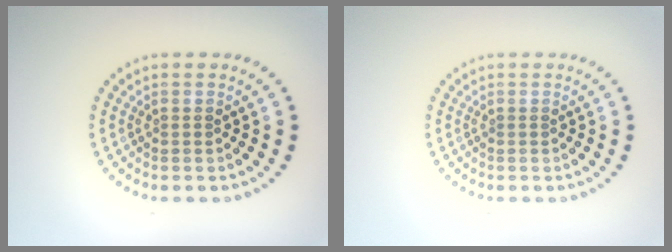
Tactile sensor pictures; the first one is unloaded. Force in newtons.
{"total": 0.0}